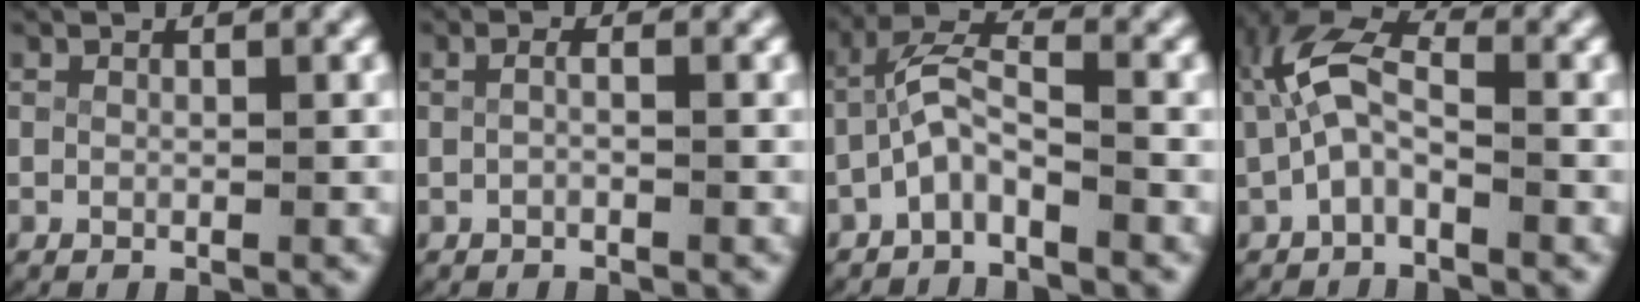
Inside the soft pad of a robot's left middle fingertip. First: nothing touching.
{"total": 0.8, "force": [-0.4, 0.0, 0.7], "torque": [-0.017, -0.004, -0.003]}
{"total": 4.1, "force": [-1.4, 2.6, 2.8], "torque": [-0.060, -0.005, -0.032]}
{"total": 5.6, "force": [0.3, 3.7, 4.1], "torque": [-0.093, -0.008, 0.000]}